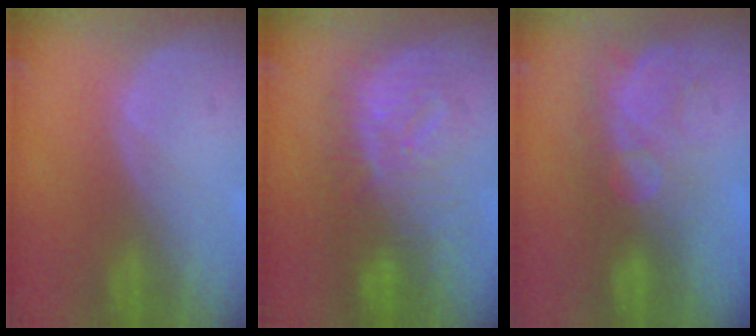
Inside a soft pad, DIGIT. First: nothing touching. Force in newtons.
{"total": 9.8, "press": 9.8, "slide": 0.6}
{"total": 8.9, "press": 7.6, "slide": 4.6}